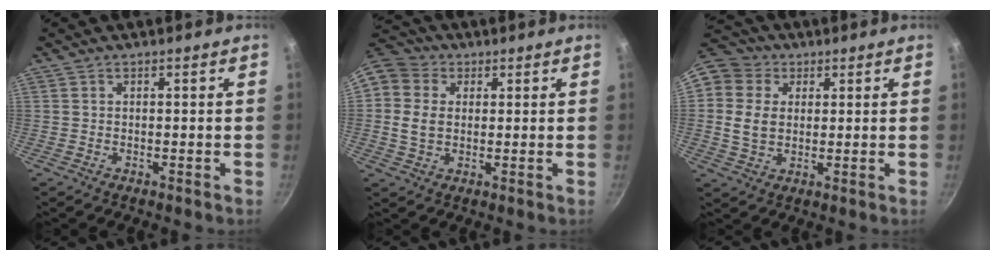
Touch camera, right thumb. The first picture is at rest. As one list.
[{"total": 9.9, "force": [1.8, 8.2, 5.3], "torque": [-0.084, 0.007, 0.019]}, {"total": 10.8, "force": [2.6, 9.0, 5.2], "torque": [-0.083, 0.005, 0.034]}]